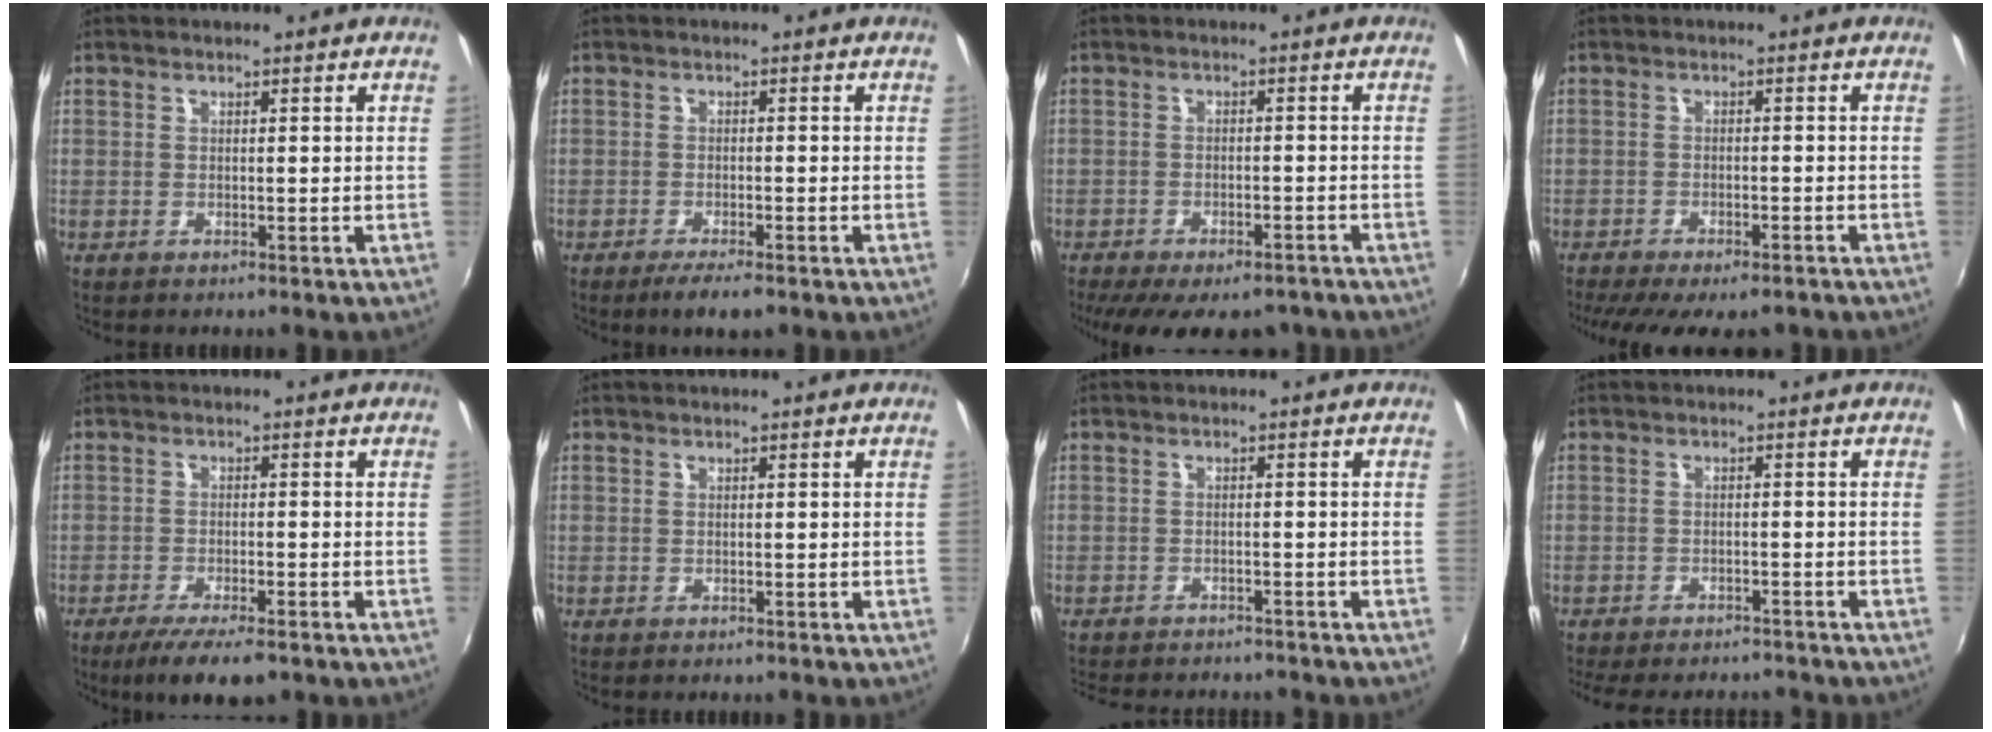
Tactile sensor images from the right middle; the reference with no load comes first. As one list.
[{"total": 4.2, "force": [-3.0, 0.7, 2.7], "torque": [-0.062, -0.013, -0.054]}, {"total": 16.5, "force": [-12.9, 6.1, 8.2], "torque": [-0.165, -0.034, -0.172]}, {"total": 13.2, "force": [-10.6, 3.7, 6.9], "torque": [-0.140, -0.041, -0.155]}, {"total": 8.4, "force": [-6.2, 2.0, 5.3], "torque": [-0.116, -0.025, -0.103]}, {"total": 0.7, "force": [-0.6, 0.2, 0.2], "torque": [-0.004, -0.003, -0.010]}, {"total": 10.5, "force": [-9.4, 2.8, 3.8], "torque": [-0.090, -0.019, -0.135]}, {"total": 12.8, "force": [-11.2, 3.6, 5.1], "torque": [-0.117, -0.019, -0.159]}]